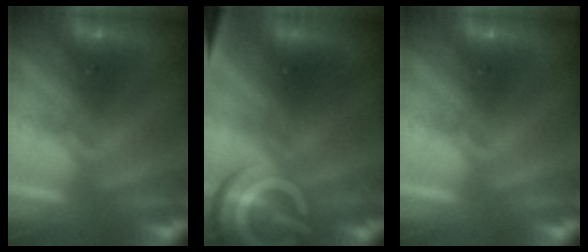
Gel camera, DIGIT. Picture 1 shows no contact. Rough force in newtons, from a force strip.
{"total": 9.3}
{"total": 0.0}